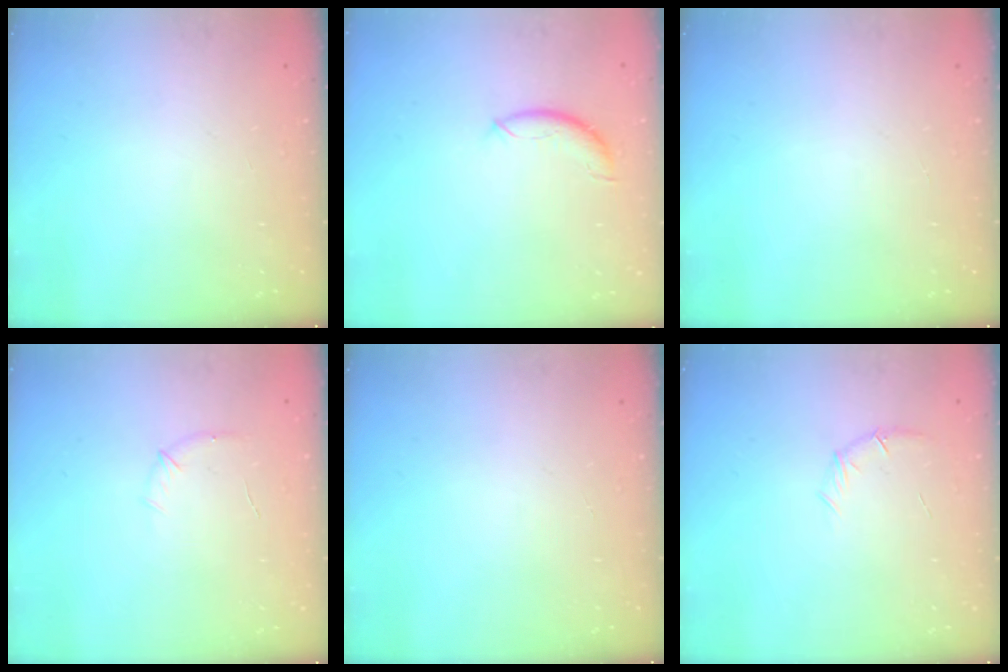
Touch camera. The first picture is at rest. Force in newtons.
{"total": 7.8, "press": 7.8, "slide": 0.5}
{"total": 0.0}
{"total": 5.5, "press": 5.3, "slide": 1.5}
{"total": 0.0}
{"total": 6.3, "press": 6.1, "slide": 1.5}